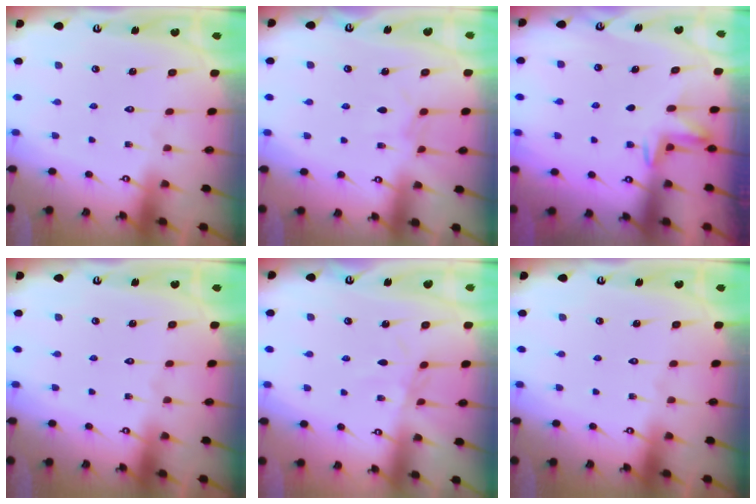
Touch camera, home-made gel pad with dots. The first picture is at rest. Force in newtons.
{"total": 4.6, "press": 4.6, "slide": 0.3}
{"total": 2.3, "press": 2.2, "slide": 0.4}
{"total": 0.0}
{"total": 2.1, "press": 2.1, "slide": 0.5}
{"total": 0.0}